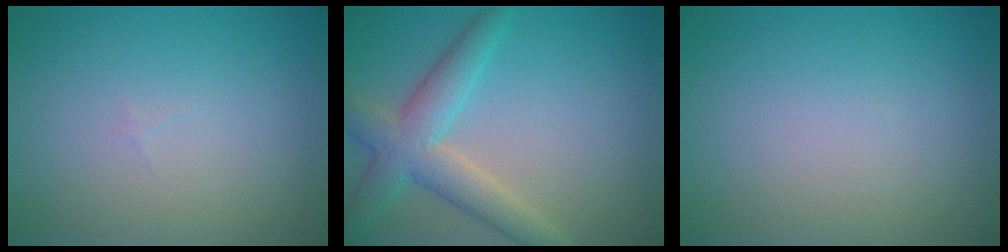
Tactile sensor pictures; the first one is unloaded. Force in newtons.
{"total": 5.1, "press": 5.1, "slide": 0.4}
{"total": 0.0}